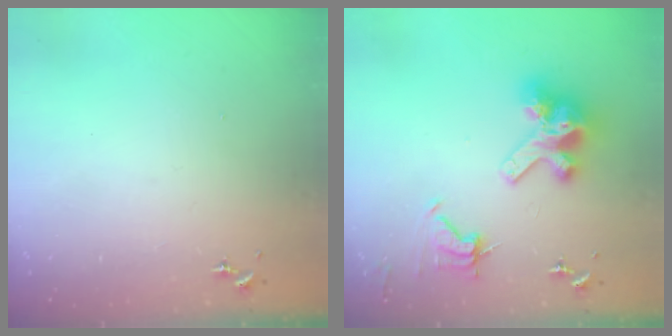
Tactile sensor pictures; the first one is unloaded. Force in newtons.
{"total": 14.8, "press": 14.7, "slide": 1.8}